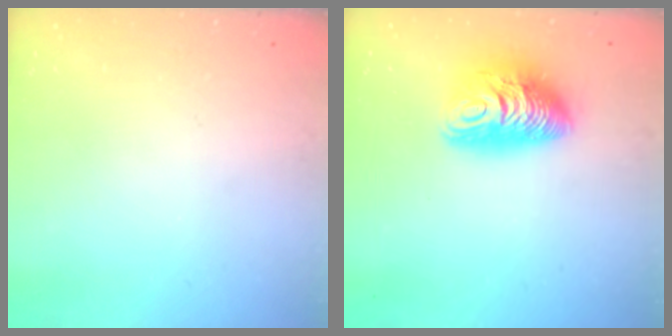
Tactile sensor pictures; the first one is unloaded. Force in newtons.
{"total": 12.0, "press": 11.9, "slide": 1.1}